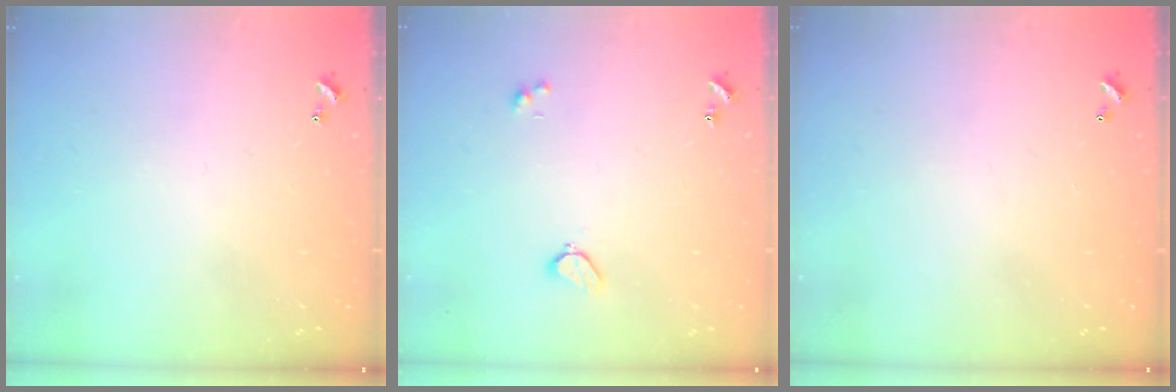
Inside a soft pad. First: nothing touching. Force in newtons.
{"total": 2.0, "press": 1.9, "slide": 0.6}
{"total": 2.9, "press": 2.9, "slide": 0.1}